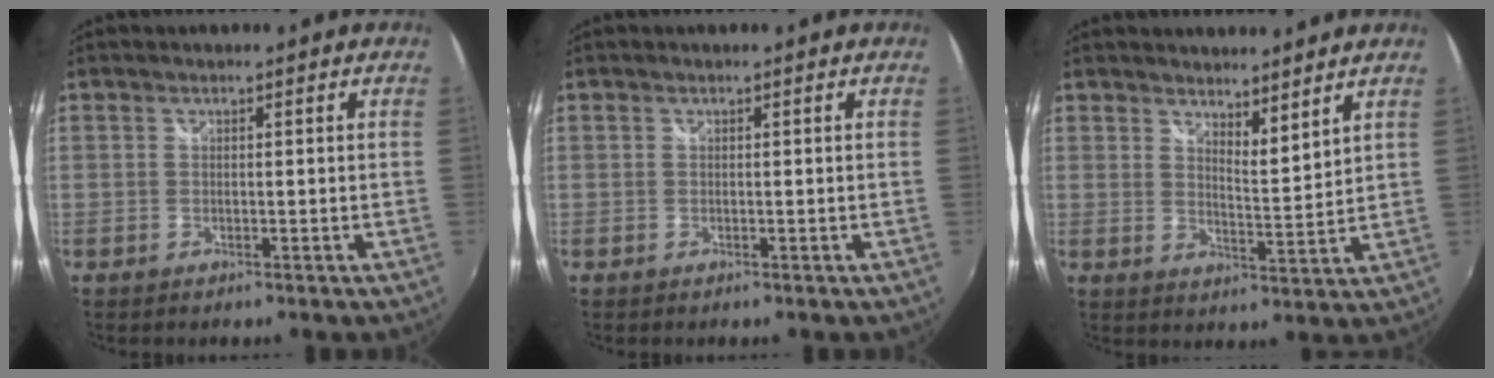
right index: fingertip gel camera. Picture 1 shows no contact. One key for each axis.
{"total": 0.0}
{"total": 6.3, "fx": 5.6, "fy": 0.9, "fz": 2.8, "tx": -0.035, "ty": -0.007, "tz": 0.081}